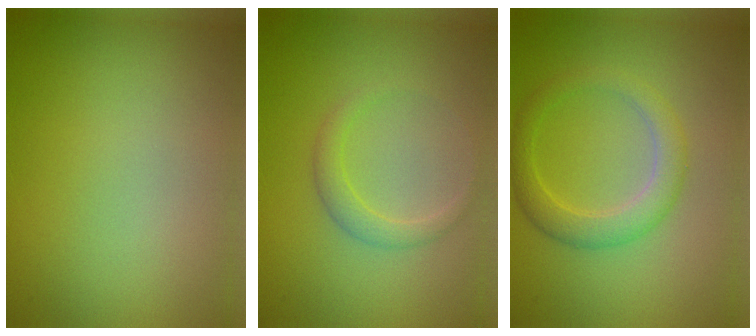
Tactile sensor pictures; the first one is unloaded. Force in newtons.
{"total": 1.5, "press": 1.5, "slide": 0.1}
{"total": 3.0, "press": 3.0, "slide": 0.1}